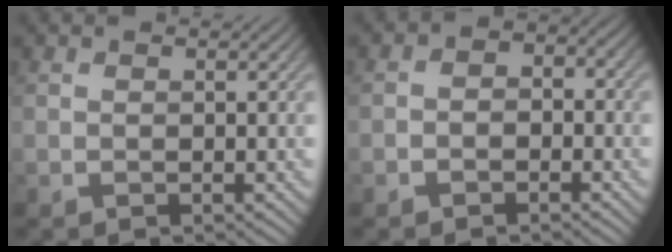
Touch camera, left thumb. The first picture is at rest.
{"total": 2.4, "force": [-1.1, 1.8, 1.2], "torque": [-0.018, 0.002, -0.024]}